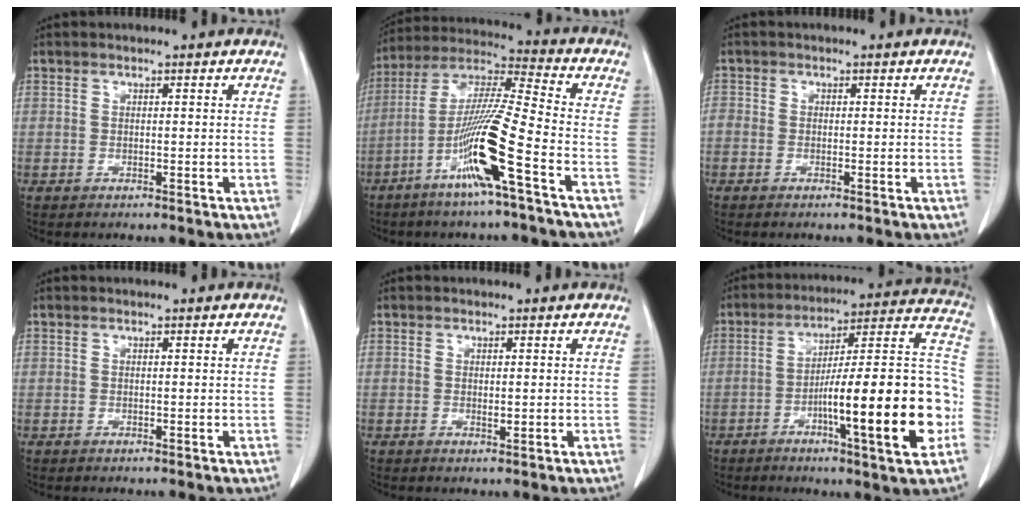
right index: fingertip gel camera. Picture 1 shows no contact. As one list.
[{"total": 14.0, "force": [-6.2, -0.8, 12.6], "torque": [-0.251, -0.008, -0.121]}, {"total": 1.4, "force": [-0.4, 1.1, 0.8], "torque": [-0.023, 0.005, -0.010]}, {"total": 0.0}, {"total": 0.8, "force": [0.1, 0.4, 0.7], "torque": [-0.013, -0.003, 0.004]}, {"total": 21.7, "force": [-6.2, 1.6, 20.8], "torque": [-0.263, 0.015, -0.092]}]